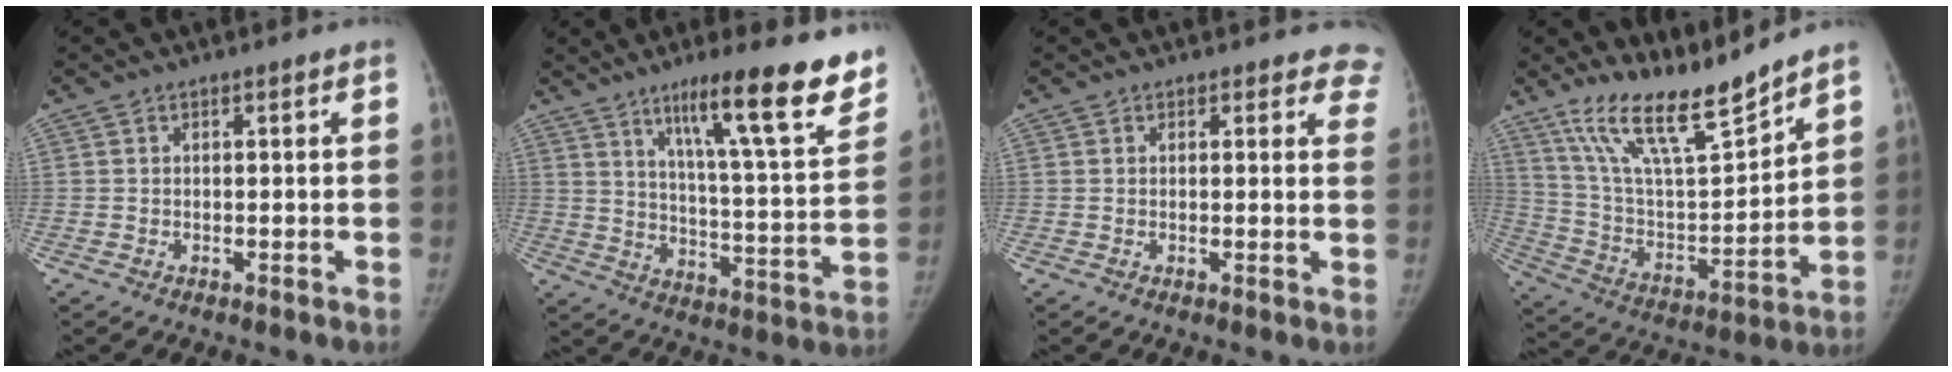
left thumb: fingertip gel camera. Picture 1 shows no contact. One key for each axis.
{"total": 22.5, "fx": 14.3, "fy": 3.5, "fz": 17.1, "tx": -0.220, "ty": -0.061, "tz": 0.217}
{"total": 5.1, "fx": 4.5, "fy": 2.2, "fz": 0.7, "tx": 0.037, "ty": -0.017, "tz": 0.022}
{"total": 16.7, "fx": 13.9, "fy": 2.8, "fz": 8.7, "tx": -0.125, "ty": -0.080, "tz": 0.263}